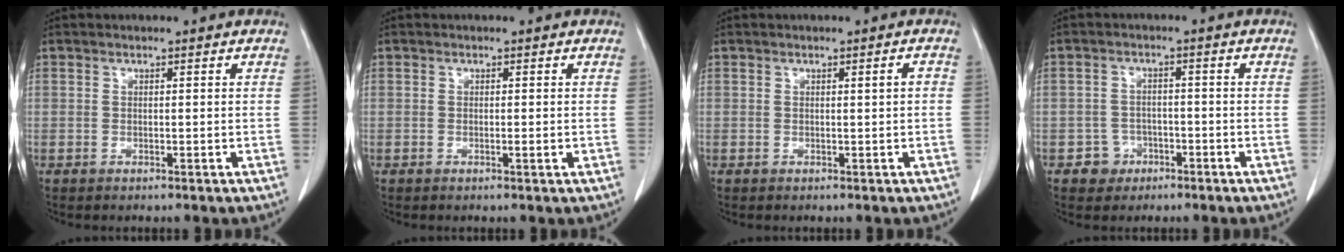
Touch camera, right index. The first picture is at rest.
{"total": 0.9, "force": [-0.2, 0.0, 0.9], "torque": [-0.011, -0.002, -0.001]}
{"total": 0.9, "force": [0.1, 0.0, 0.9], "torque": [-0.016, 0.002, 0.003]}
{"total": 3.3, "force": [-1.6, 2.9, 0.0], "torque": [0.006, 0.016, -0.022]}